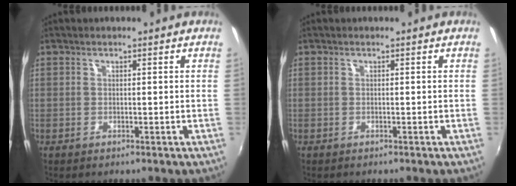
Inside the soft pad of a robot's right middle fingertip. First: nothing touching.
{"total": 0.0}